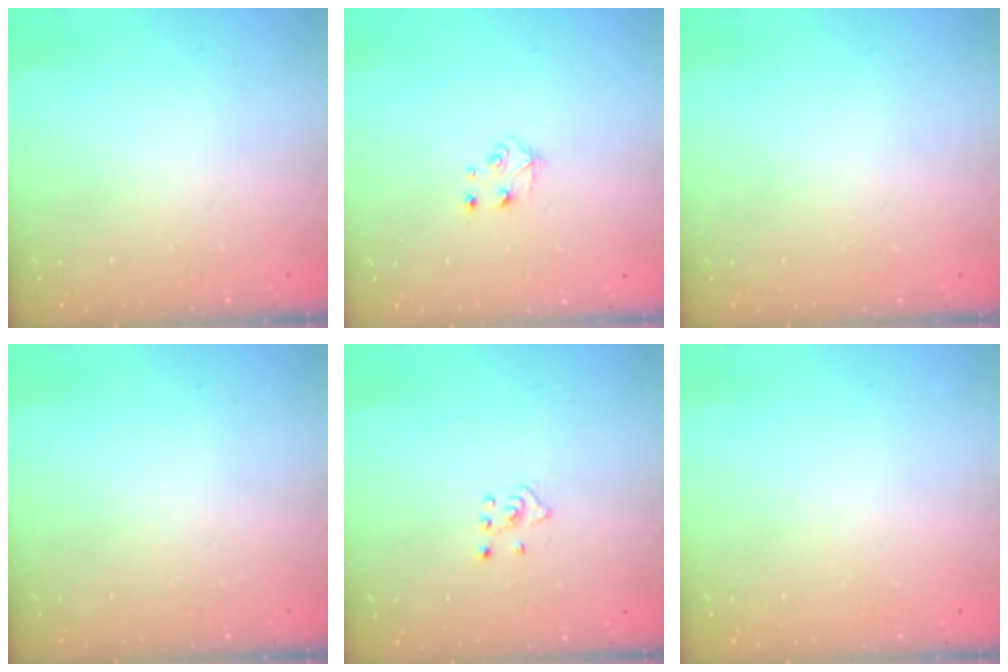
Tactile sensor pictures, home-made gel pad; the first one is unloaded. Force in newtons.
{"total": 4.0, "press": 3.9, "slide": 0.4}
{"total": 0.0}
{"total": 0.0}
{"total": 2.4, "press": 2.4, "slide": 0.5}
{"total": 0.0}